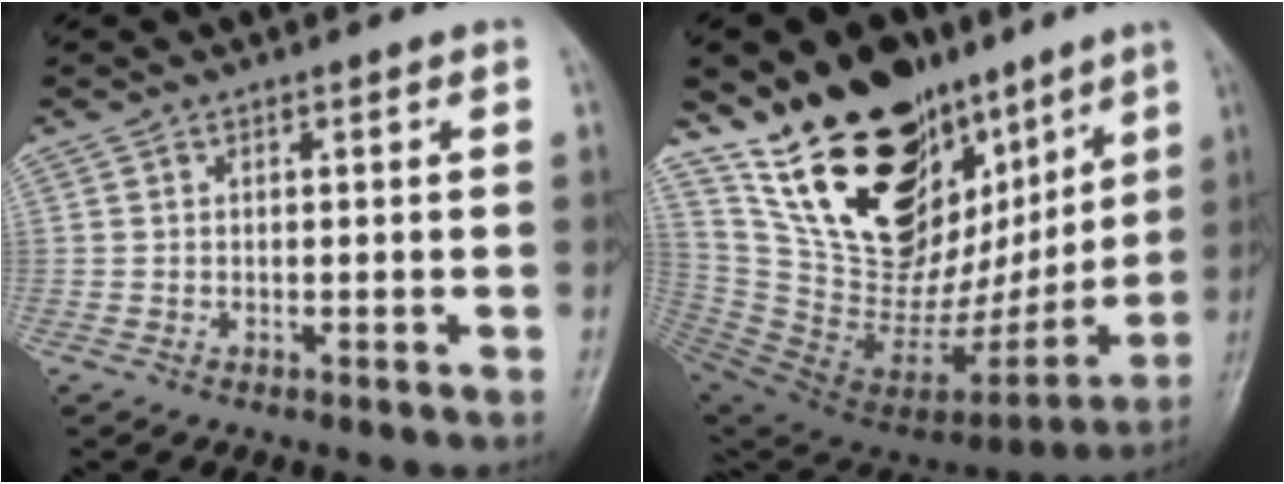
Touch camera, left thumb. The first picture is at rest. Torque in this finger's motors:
{"motor_torque": [3.46, 1.55, 1.30, -1.47, 0.30]}